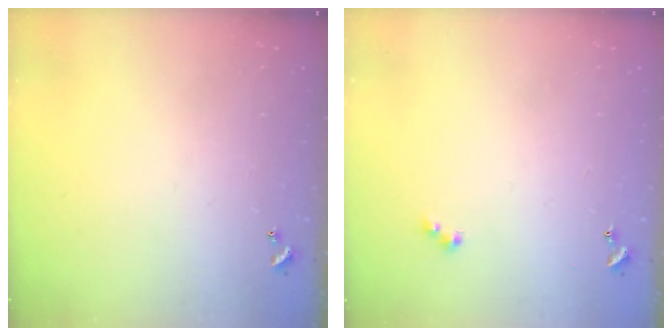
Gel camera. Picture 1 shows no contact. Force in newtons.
{"total": 2.5, "press": 2.5, "slide": 0.5}